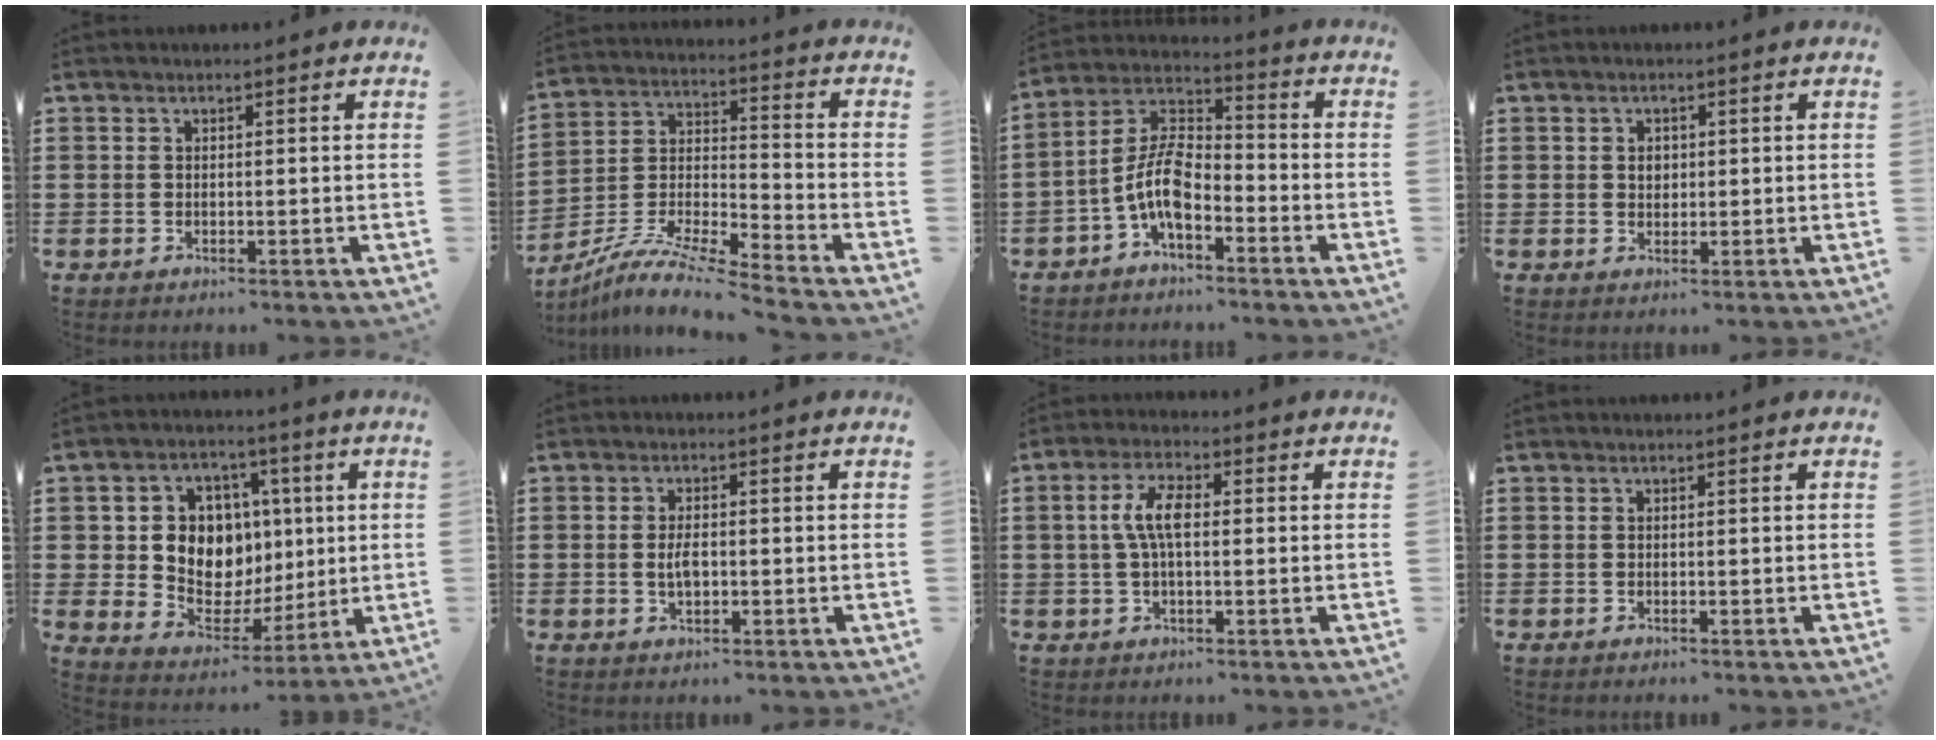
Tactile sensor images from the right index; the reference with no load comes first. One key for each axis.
{"total": 9.8, "fx": -8.6, "fy": 0.7, "fz": 4.8, "tx": -0.111, "ty": -0.005, "tz": -0.179}
{"total": 8.5, "fx": -3.7, "fy": 3.8, "fz": 6.7, "tx": -0.165, "ty": -0.006, "tz": -0.079}
{"total": 1.6, "fx": 0.3, "fy": 1.2, "fz": 0.9, "tx": -0.020, "ty": 0.008, "tz": 0.005}
{"total": 9.8, "fx": 2.1, "fy": 8.5, "fz": 4.2, "tx": -0.091, "ty": -0.001, "tz": 0.044}
{"total": 3.0, "fx": -0.2, "fy": 1.4, "fz": 2.7, "tx": -0.051, "ty": 0.003, "tz": -0.005}
{"total": 5.9, "fx": 0.3, "fy": 2.4, "fz": 5.4, "tx": -0.117, "ty": 0.005, "tz": -0.002}
{"total": 0.0}